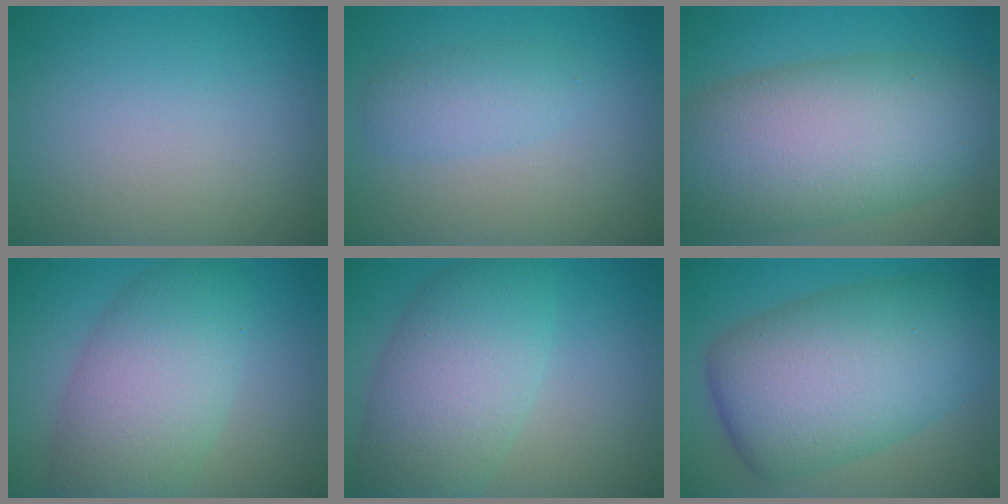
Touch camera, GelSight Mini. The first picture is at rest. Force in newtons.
{"total": 2.2, "press": 2.2, "slide": 0.0}
{"total": 12.2, "press": 12.2, "slide": 0.4}
{"total": 7.8, "press": 7.7, "slide": 0.6}
{"total": 7.6, "press": 7.6, "slide": 0.1}
{"total": 11.7, "press": 11.7, "slide": 0.1}